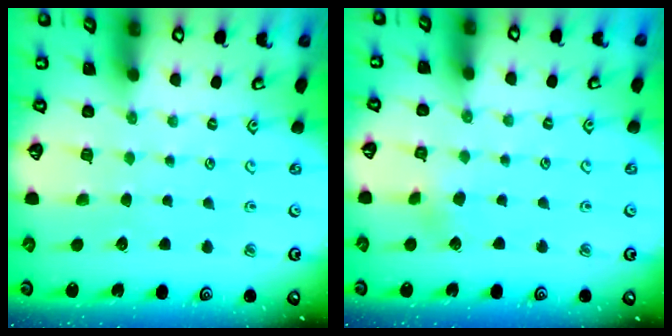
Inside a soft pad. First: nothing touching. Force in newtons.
{"total": 2.9, "press": 2.9, "slide": 0.2}